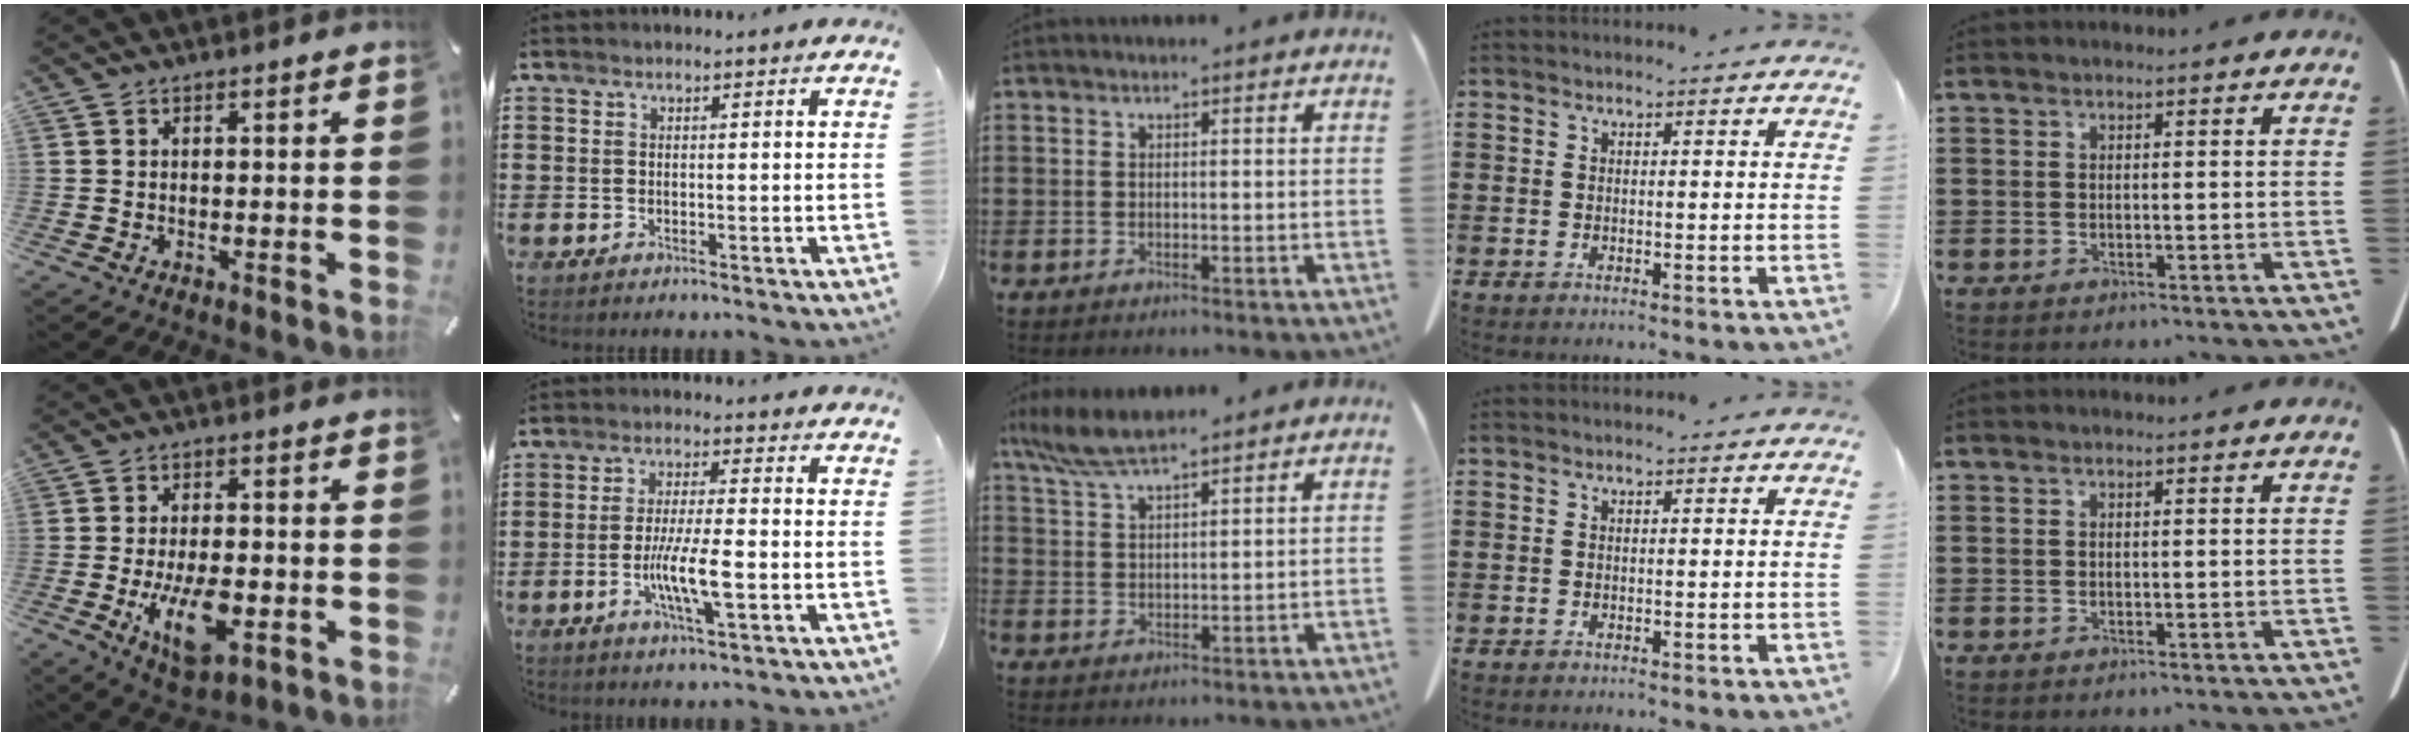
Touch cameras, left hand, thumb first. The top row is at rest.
{"thumb": {"total": 12.3, "force": [-3.4, 6.1, 10.1], "torque": [-0.175, -0.009, -0.058]}, "index": {"total": 7.4, "force": [-2.0, 1.1, 7.0], "torque": [-0.135, -0.010, -0.041]}, "middle": {"total": 6.2, "force": [5.2, 1.0, 3.4], "torque": [-0.078, -0.011, 0.096]}}